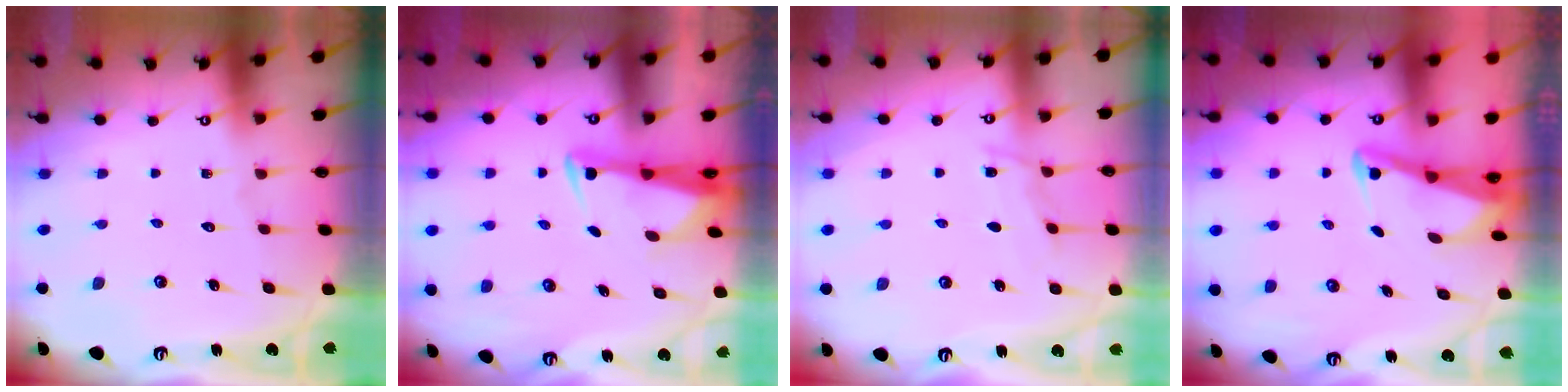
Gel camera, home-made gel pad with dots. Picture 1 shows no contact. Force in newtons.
{"total": 3.1, "press": 3.1, "slide": 0.7}
{"total": 4.4, "press": 4.3, "slide": 0.5}
{"total": 3.2, "press": 3.2, "slide": 0.3}